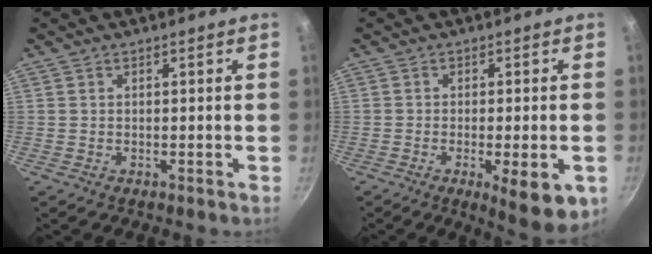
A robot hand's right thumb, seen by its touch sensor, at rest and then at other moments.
{"total": 9.8, "force": [-3.5, 2.6, 8.8], "torque": [-0.109, 0.000, -0.042]}